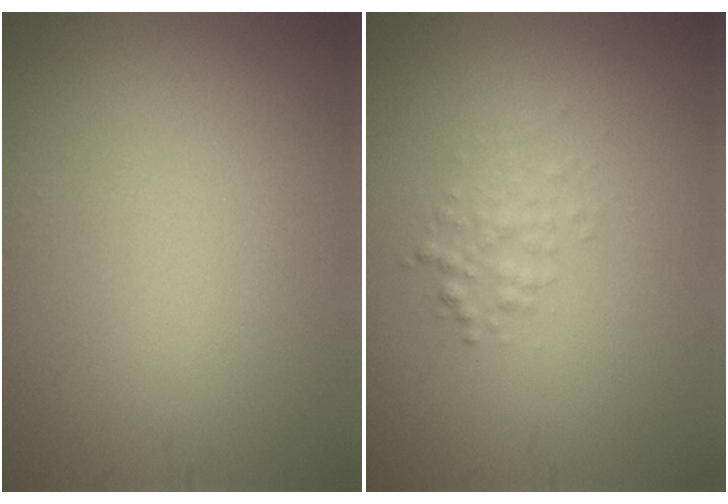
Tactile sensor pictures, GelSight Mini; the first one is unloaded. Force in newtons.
{"total": 1.5, "press": 1.5, "slide": 0.0}